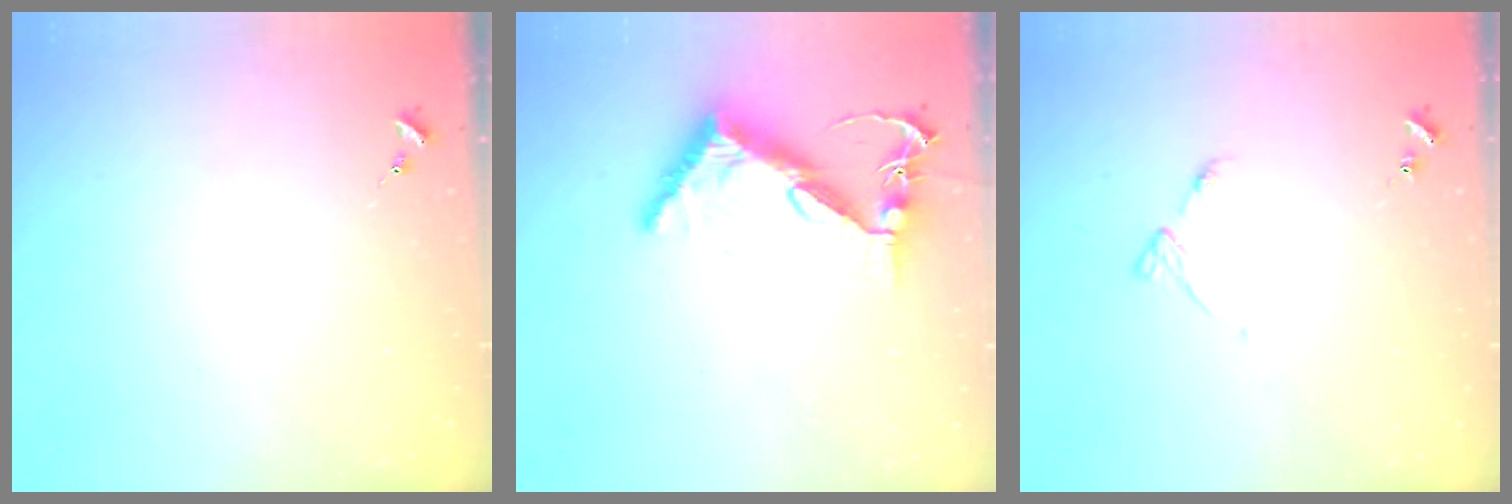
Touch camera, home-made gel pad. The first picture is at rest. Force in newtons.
{"total": 8.3, "press": 8.2, "slide": 1.2}
{"total": 4.9, "press": 4.9, "slide": 0.6}